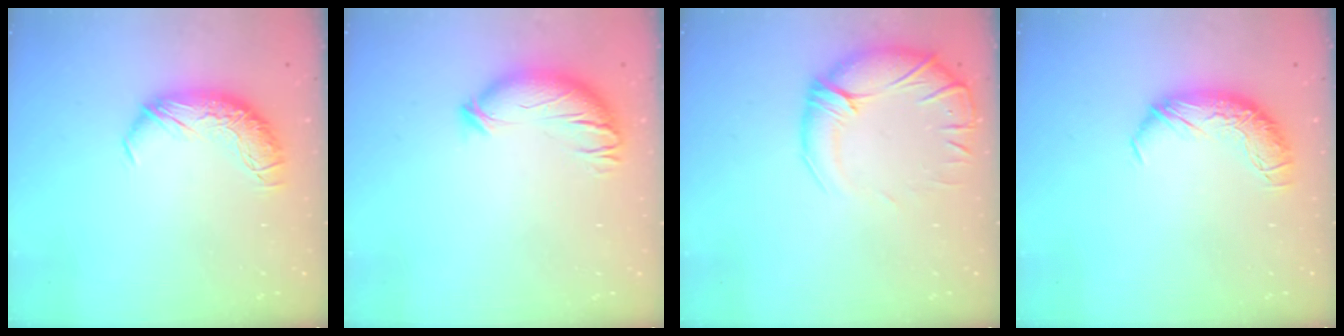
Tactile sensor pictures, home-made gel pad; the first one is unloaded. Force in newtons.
{"total": 3.7, "press": 2.9, "slide": 2.4}
{"total": 3.6, "press": 1.1, "slide": 3.4}
{"total": 0.0}